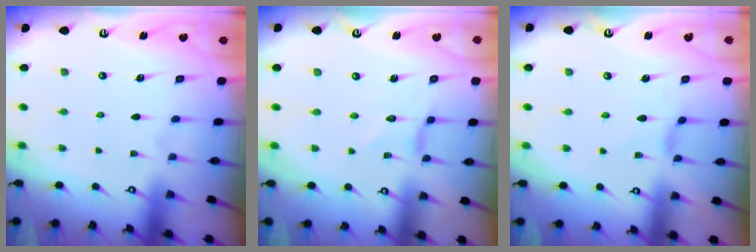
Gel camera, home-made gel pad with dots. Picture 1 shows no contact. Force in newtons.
{"total": 0.0}
{"total": 0.7, "press": 0.7, "slide": 0.2}